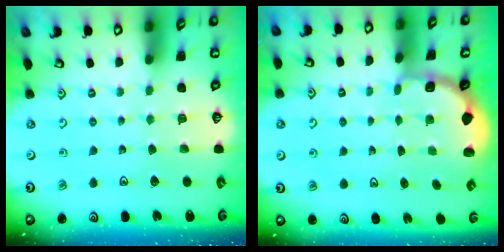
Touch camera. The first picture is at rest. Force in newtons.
{"total": 1.9, "press": 1.8, "slide": 0.7}